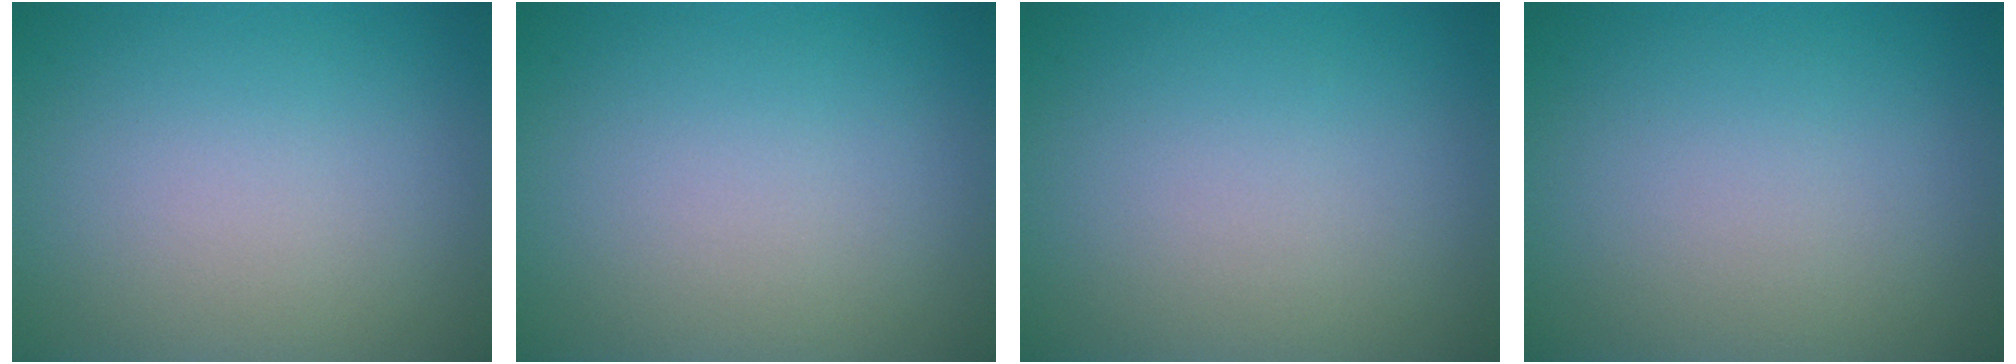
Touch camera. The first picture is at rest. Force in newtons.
{"total": 0.0}
{"total": 0.0}
{"total": 0.0}